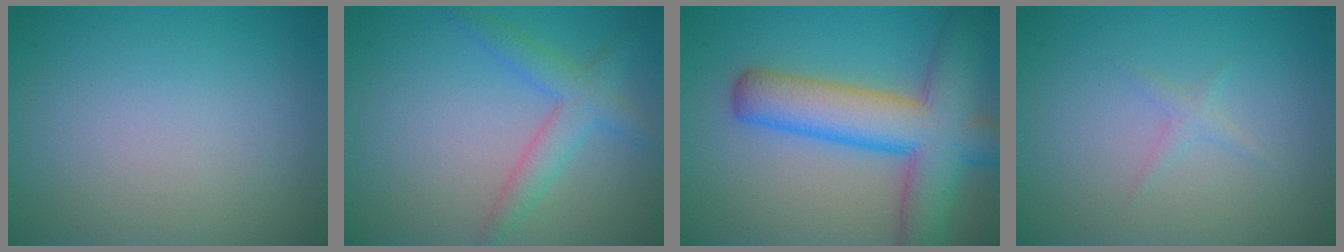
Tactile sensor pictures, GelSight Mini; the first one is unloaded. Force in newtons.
{"total": 2.4, "press": 2.4, "slide": 0.2}
{"total": 9.9, "press": 9.9, "slide": 0.4}
{"total": 0.9, "press": 0.9, "slide": 0.0}